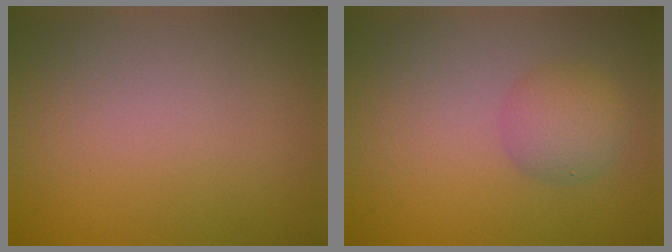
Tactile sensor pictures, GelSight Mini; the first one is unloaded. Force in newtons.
{"total": 2.8, "press": 2.8, "slide": 0.1}